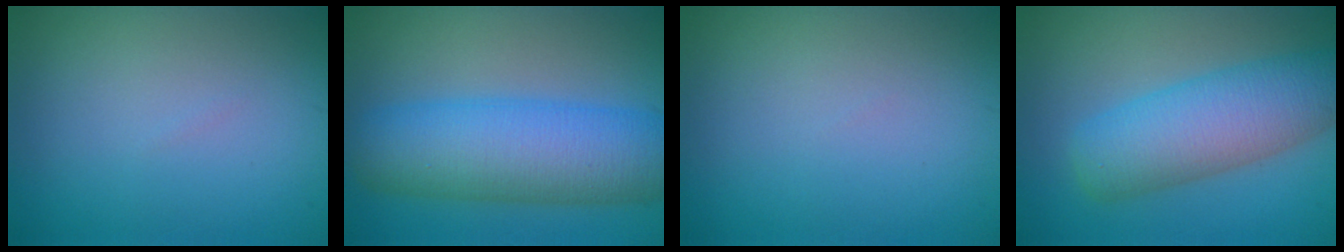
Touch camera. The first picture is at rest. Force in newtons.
{"total": 9.7, "press": 9.7, "slide": 0.2}
{"total": 0.0}
{"total": 7.3, "press": 7.3, "slide": 0.3}